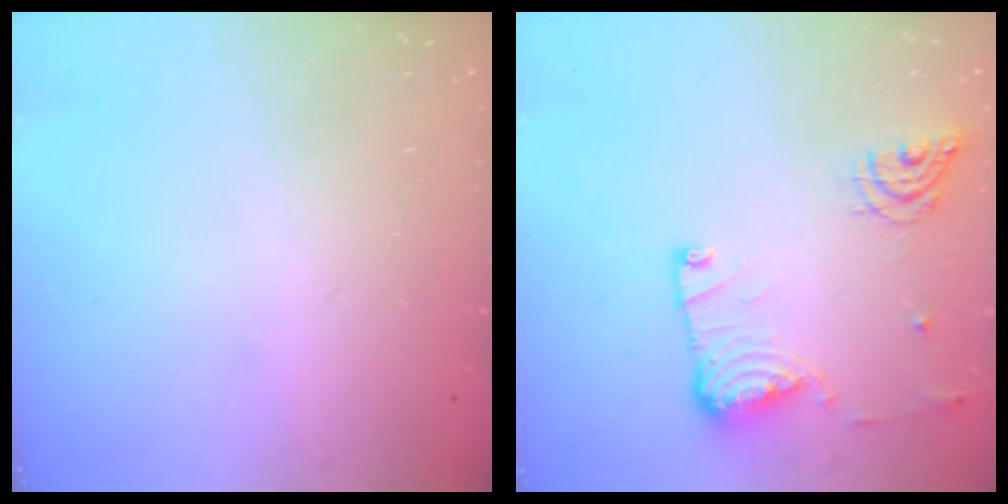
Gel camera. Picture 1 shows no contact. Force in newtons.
{"total": 13.4, "press": 13.4, "slide": 0.6}